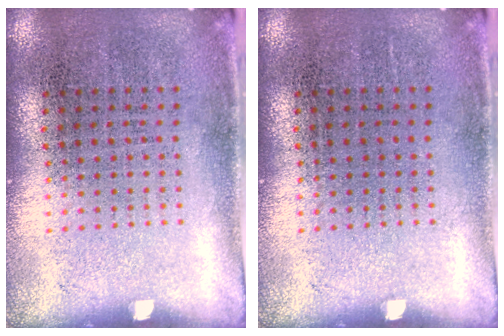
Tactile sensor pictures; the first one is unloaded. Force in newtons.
{"total": 0.0}